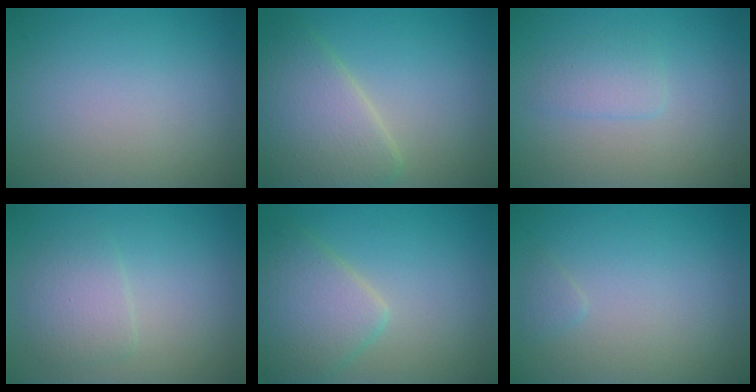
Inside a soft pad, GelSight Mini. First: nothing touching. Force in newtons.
{"total": 6.0, "press": 6.0, "slide": 0.2}
{"total": 1.6, "press": 1.6, "slide": 0.0}
{"total": 2.4, "press": 2.4, "slide": 0.1}
{"total": 4.8, "press": 4.8, "slide": 0.2}
{"total": 0.6, "press": 0.6, "slide": 0.0}